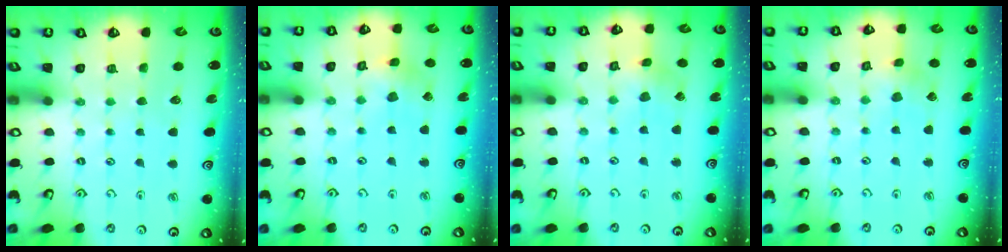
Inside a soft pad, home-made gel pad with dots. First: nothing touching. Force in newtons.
{"total": 3.4, "press": 3.4, "slide": 0.3}
{"total": 1.7, "press": 1.7, "slide": 0.2}
{"total": 3.2, "press": 3.2, "slide": 0.2}